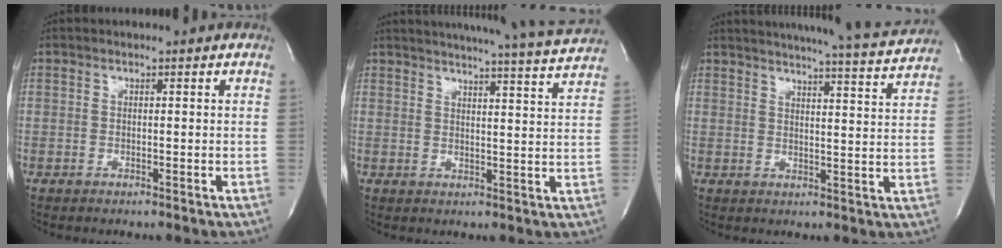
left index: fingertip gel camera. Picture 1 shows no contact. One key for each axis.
{"total": 17.8, "fx": 16.7, "fy": -1.1, "fz": 6.1, "tx": -0.101, "ty": -0.042, "tz": 0.204}
{"total": 17.5, "fx": 16.5, "fy": 0.1, "fz": 6.0, "tx": -0.094, "ty": -0.037, "tz": 0.197}